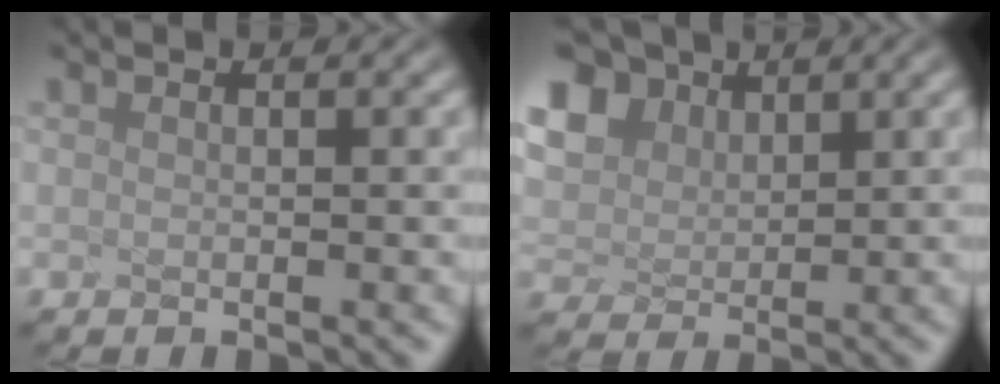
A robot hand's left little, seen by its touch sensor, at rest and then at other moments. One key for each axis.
{"total": 3.7, "fx": 2.3, "fy": 2.5, "fz": 1.5, "tx": -0.094, "ty": 0.012, "tz": 0.071}